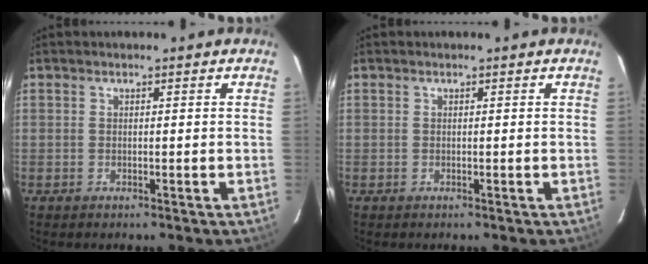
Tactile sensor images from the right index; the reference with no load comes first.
{"total": 0.0}